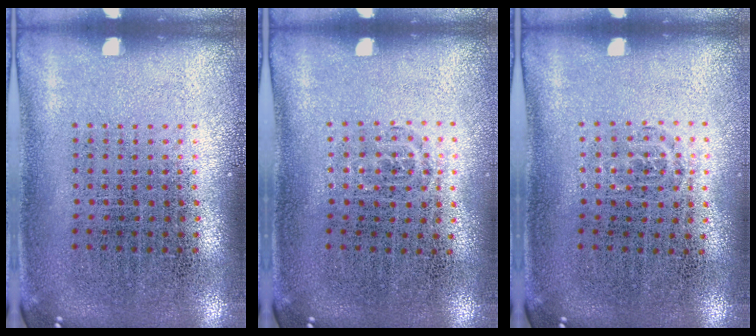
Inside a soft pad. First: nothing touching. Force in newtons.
{"total": 0.6, "press": 0.4, "slide": 0.4}
{"total": 0.6, "press": 0.4, "slide": 0.4}